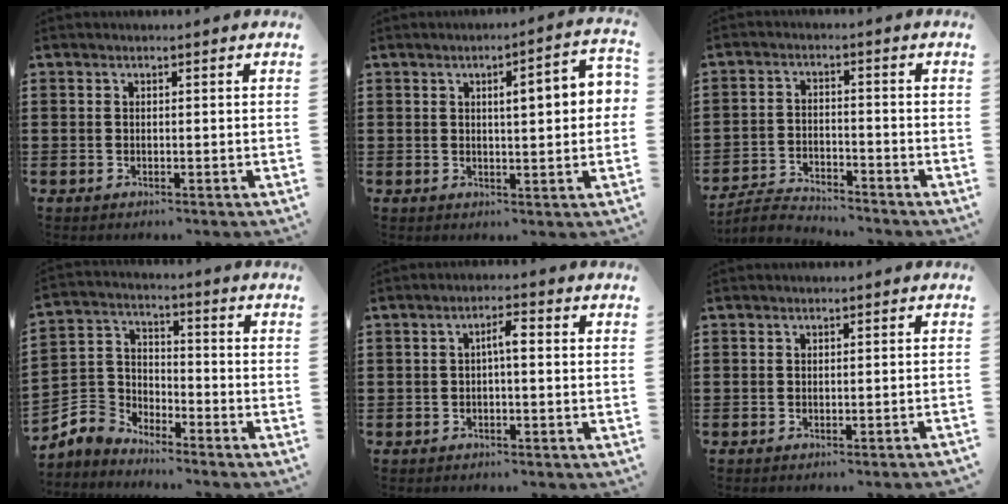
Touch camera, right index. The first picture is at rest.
{"total": 5.4, "force": [0.9, 1.2, 5.2], "torque": [-0.083, -0.001, 0.008]}
{"total": 3.2, "force": [-3.1, 0.5, 0.4], "torque": [-0.020, 0.004, -0.069]}
{"total": 4.7, "force": [-3.8, 2.8, -0.1], "torque": [-0.039, -0.003, -0.089]}
{"total": 2.6, "force": [-0.1, 0.6, 2.5], "torque": [-0.048, 0.007, -0.006]}
{"total": 0.8, "force": [-0.6, -0.2, 0.4], "torque": [-0.008, -0.002, -0.013]}